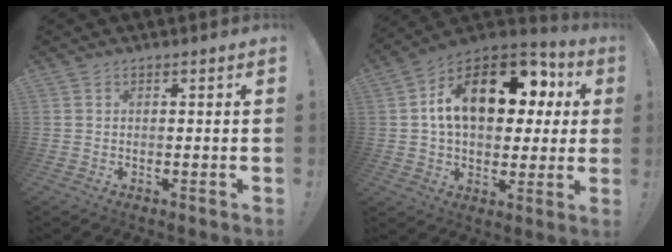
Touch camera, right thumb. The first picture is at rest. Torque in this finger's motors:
{"motor_torque": [2.49, 2.53, 0.72, 0.52, 0.18]}